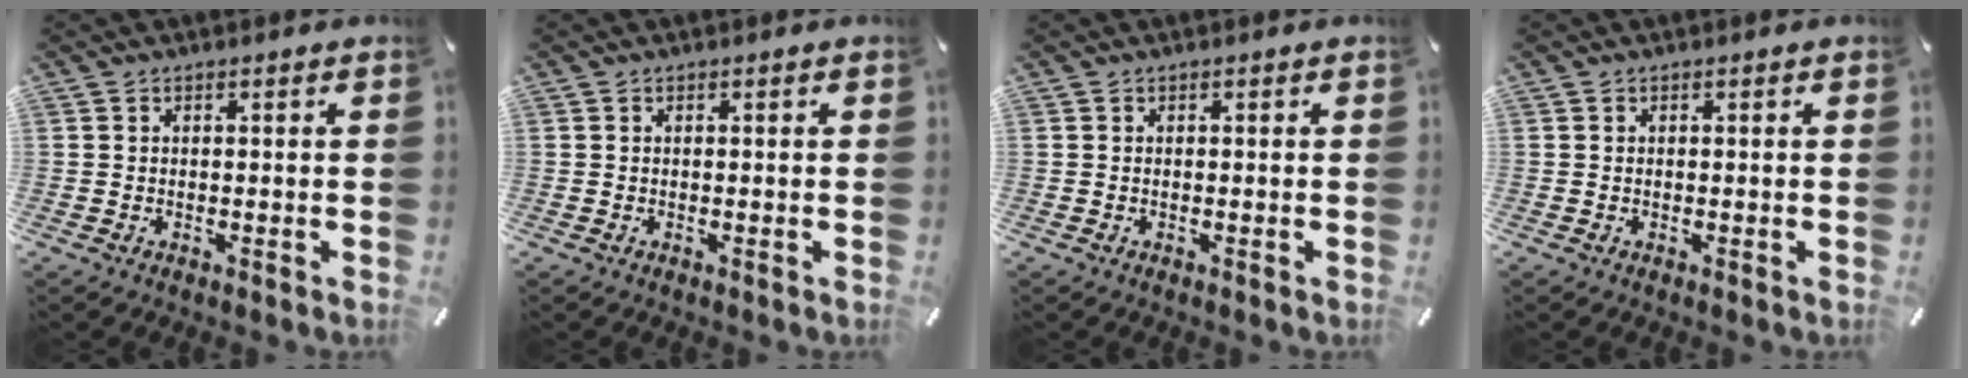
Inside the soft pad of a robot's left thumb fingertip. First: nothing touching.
{"total": 0.0}
{"total": 0.0}
{"total": 0.0}